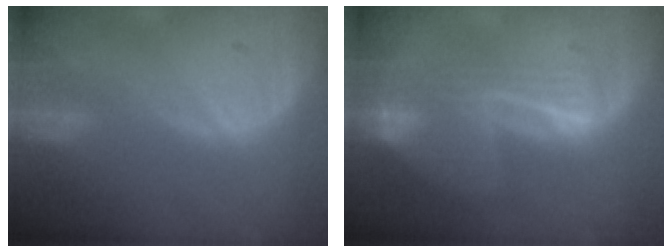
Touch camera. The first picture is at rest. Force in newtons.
{"total": 8.2, "press": 7.1, "slide": 4.3}